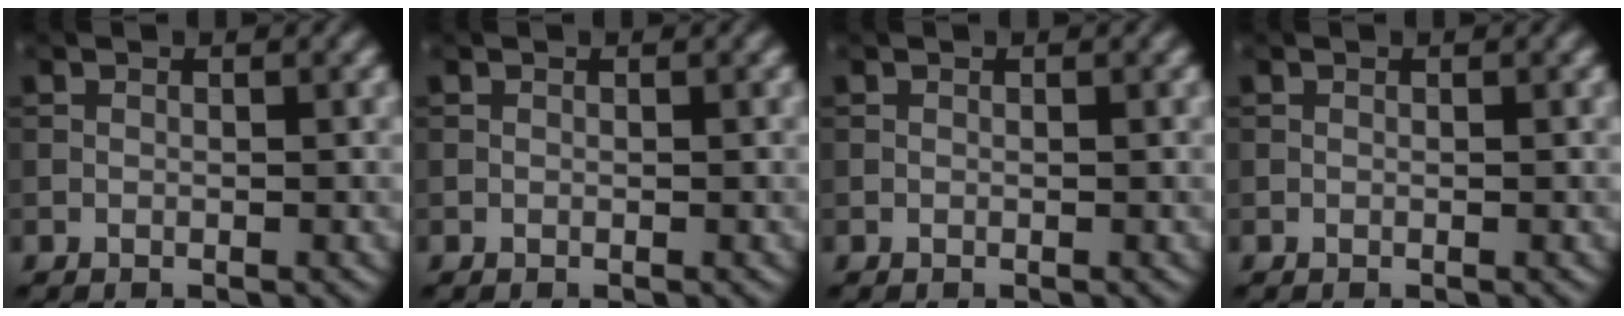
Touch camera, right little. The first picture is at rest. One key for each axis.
{"total": 0.0}
{"total": 0.0}
{"total": 0.0}